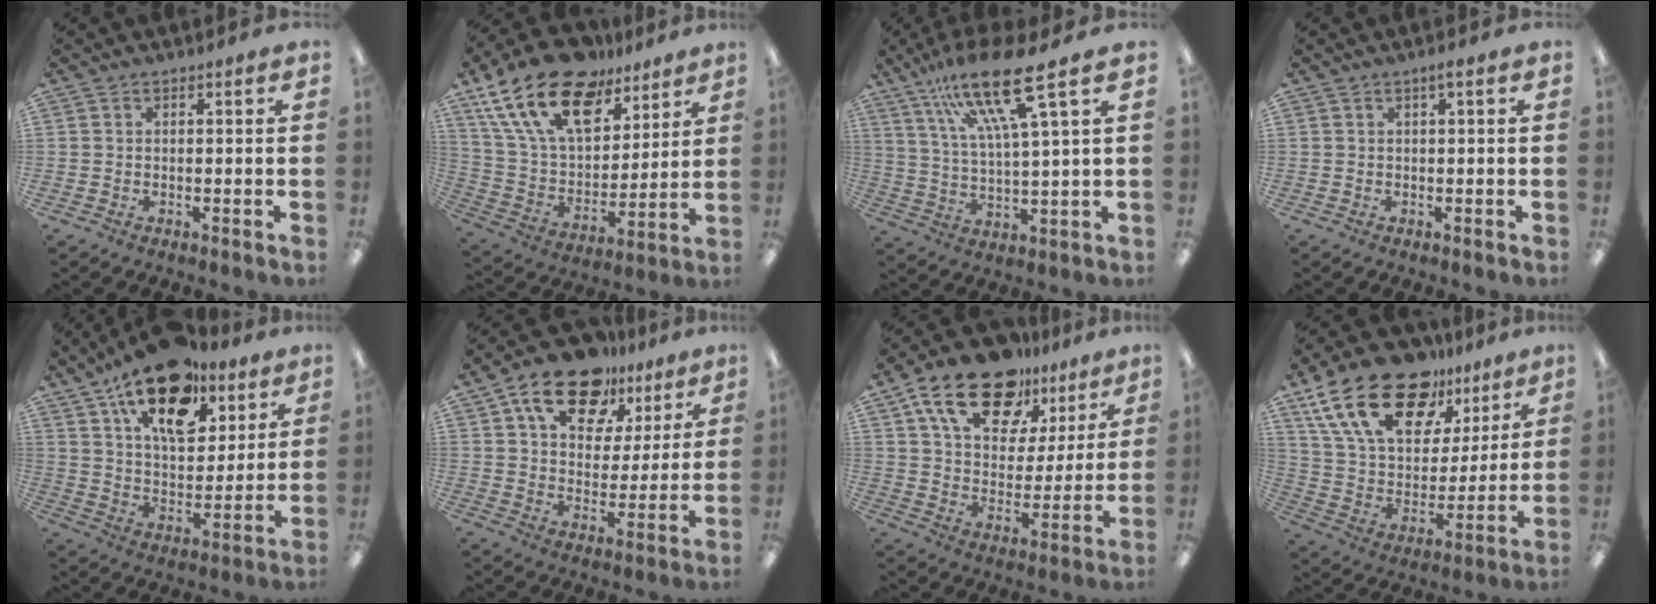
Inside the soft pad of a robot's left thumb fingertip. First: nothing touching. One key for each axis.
{"total": 21.8, "fx": 13.6, "fy": 12.1, "fz": 12.0, "tx": -0.228, "ty": -0.071, "tz": 0.245}
{"total": 17.6, "fx": 11.1, "fy": 3.2, "fz": 13.3, "tx": -0.249, "ty": -0.049, "tz": 0.177}
{"total": 1.4, "fx": 0.5, "fy": 0.1, "fz": 1.3, "tx": -0.026, "ty": 0.002, "tz": 0.008}
{"total": 19.0, "fx": 11.8, "fy": 9.8, "fz": 11.1, "tx": -0.171, "ty": -0.061, "tz": 0.204}
{"total": 16.8, "fx": 11.2, "fy": 9.5, "fz": 8.1, "tx": -0.136, "ty": -0.057, "tz": 0.198}
{"total": 19.5, "fx": 13.0, "fy": 10.4, "fz": 10.1, "tx": -0.176, "ty": -0.066, "tz": 0.231}
{"total": 23.5, "fx": 15.0, "fy": 12.5, "fz": 13.1, "tx": -0.249, "ty": -0.083, "tz": 0.268}